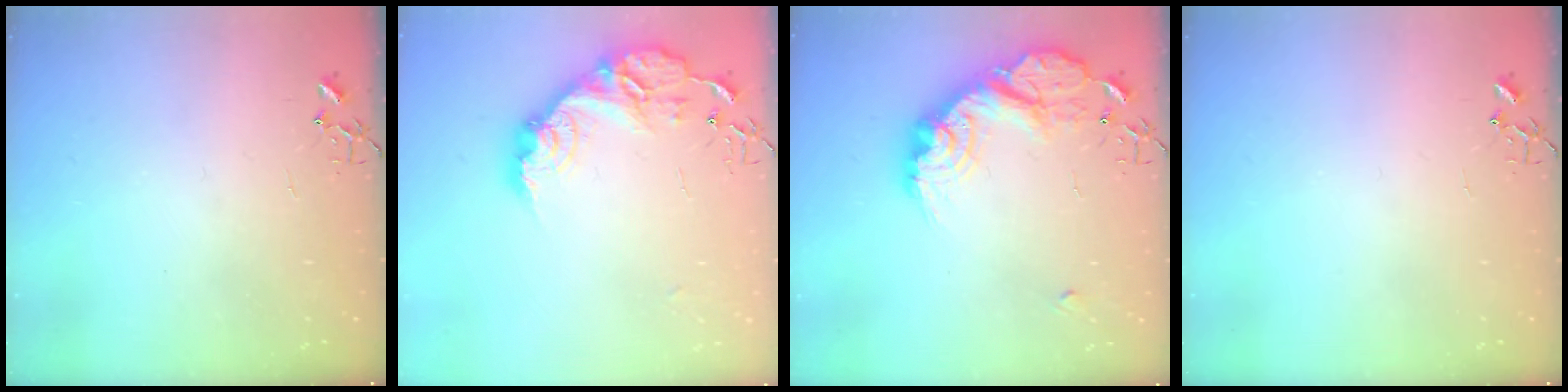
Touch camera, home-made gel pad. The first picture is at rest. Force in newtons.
{"total": 17.3, "press": 17.3, "slide": 1.2}
{"total": 20.7, "press": 20.6, "slide": 1.1}
{"total": 0.0}